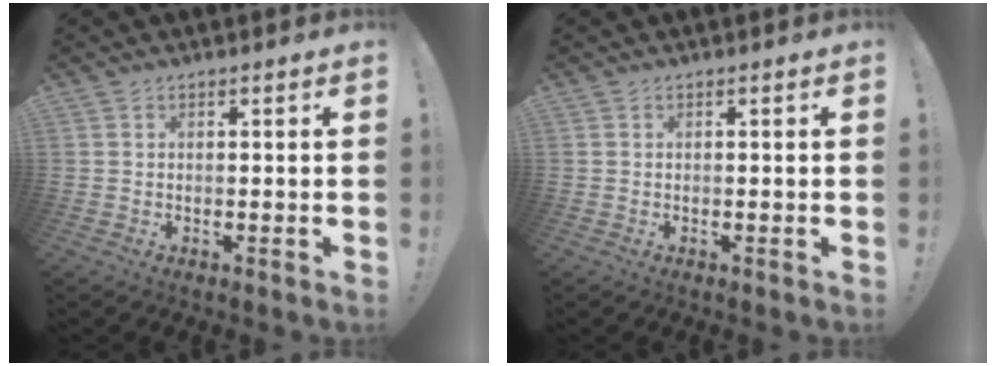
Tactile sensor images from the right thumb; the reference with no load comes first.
{"total": 0.0}